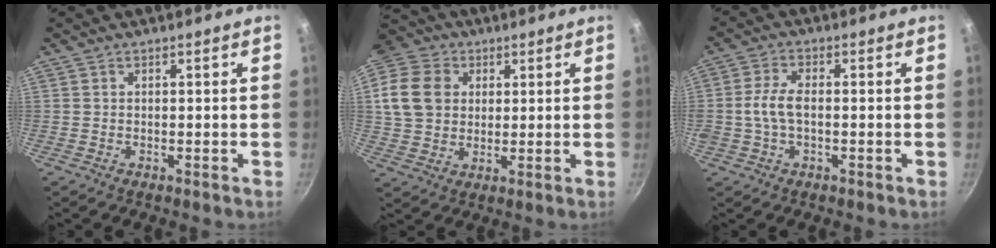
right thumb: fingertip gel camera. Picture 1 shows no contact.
{"total": 15.4, "force": [4.8, 12.5, 7.7], "torque": [-0.142, 0.006, 0.085]}
{"total": 5.5, "force": [-0.5, 2.8, 4.8], "torque": [-0.100, 0.014, -0.014]}